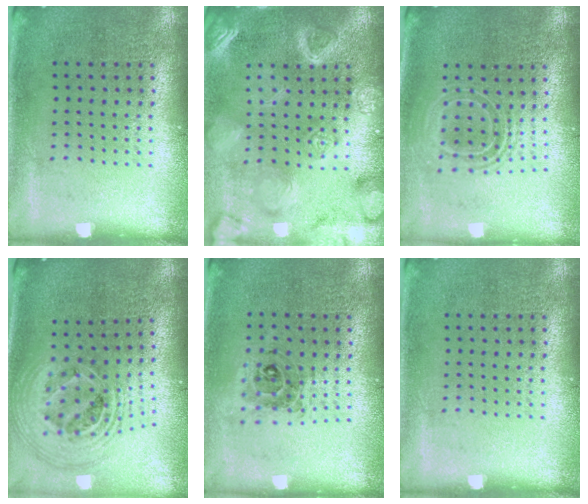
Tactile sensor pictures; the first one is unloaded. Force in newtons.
{"total": 5.8, "press": 5.7, "slide": 0.8}
{"total": 1.6, "press": 1.2, "slide": 1.0}
{"total": 2.5, "press": 1.8, "slide": 1.7}
{"total": 0.8, "press": 0.8, "slide": 0.1}
{"total": 0.0}